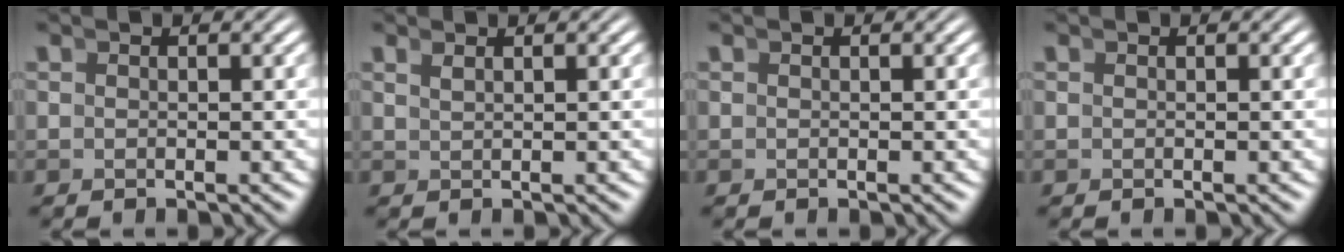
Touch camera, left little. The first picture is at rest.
{"total": 1.1, "force": [0.6, -1.0, 0.1], "torque": [0.009, 0.003, 0.016]}
{"total": 0.0}
{"total": 0.0}